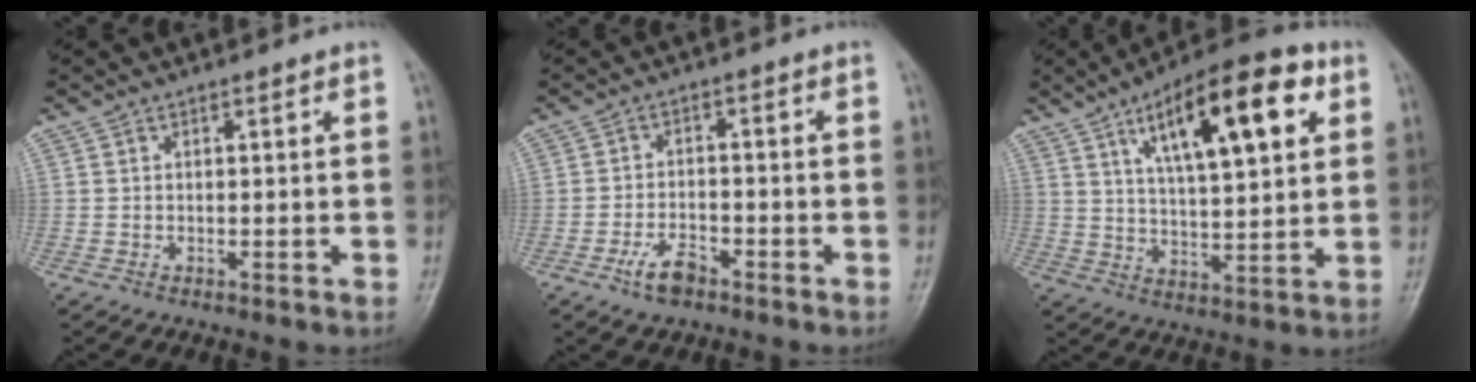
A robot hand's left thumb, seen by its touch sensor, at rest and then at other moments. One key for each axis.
{"total": 4.7, "fx": -3.1, "fy": 2.3, "fz": 2.7, "tx": -0.049, "ty": 0.018, "tz": -0.057}
{"total": 18.9, "fx": 7.8, "fy": 6.6, "fz": 15.9, "tx": -0.217, "ty": -0.011, "tz": 0.121}